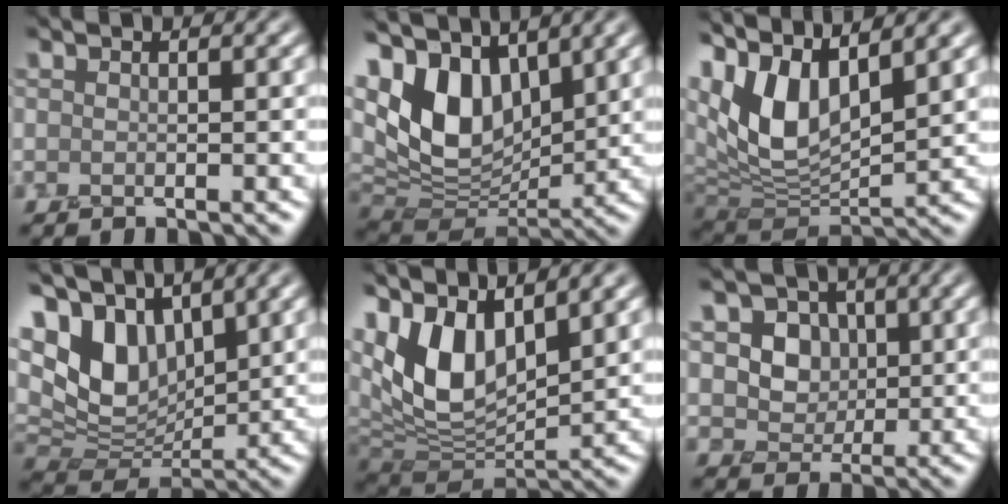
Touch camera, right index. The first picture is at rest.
{"total": 9.8, "force": [4.0, 5.8, 6.8], "torque": [-0.152, -0.003, 0.070]}
{"total": 10.1, "force": [4.2, 4.8, 7.8], "torque": [-0.174, 0.005, 0.080]}
{"total": 8.9, "force": [4.1, 5.3, 5.9], "torque": [-0.137, 0.002, 0.072]}
{"total": 10.1, "force": [4.1, 5.1, 7.6], "torque": [-0.162, 0.001, 0.078]}
{"total": 5.2, "force": [1.6, 4.3, 2.5], "torque": [-0.049, -0.003, 0.022]}